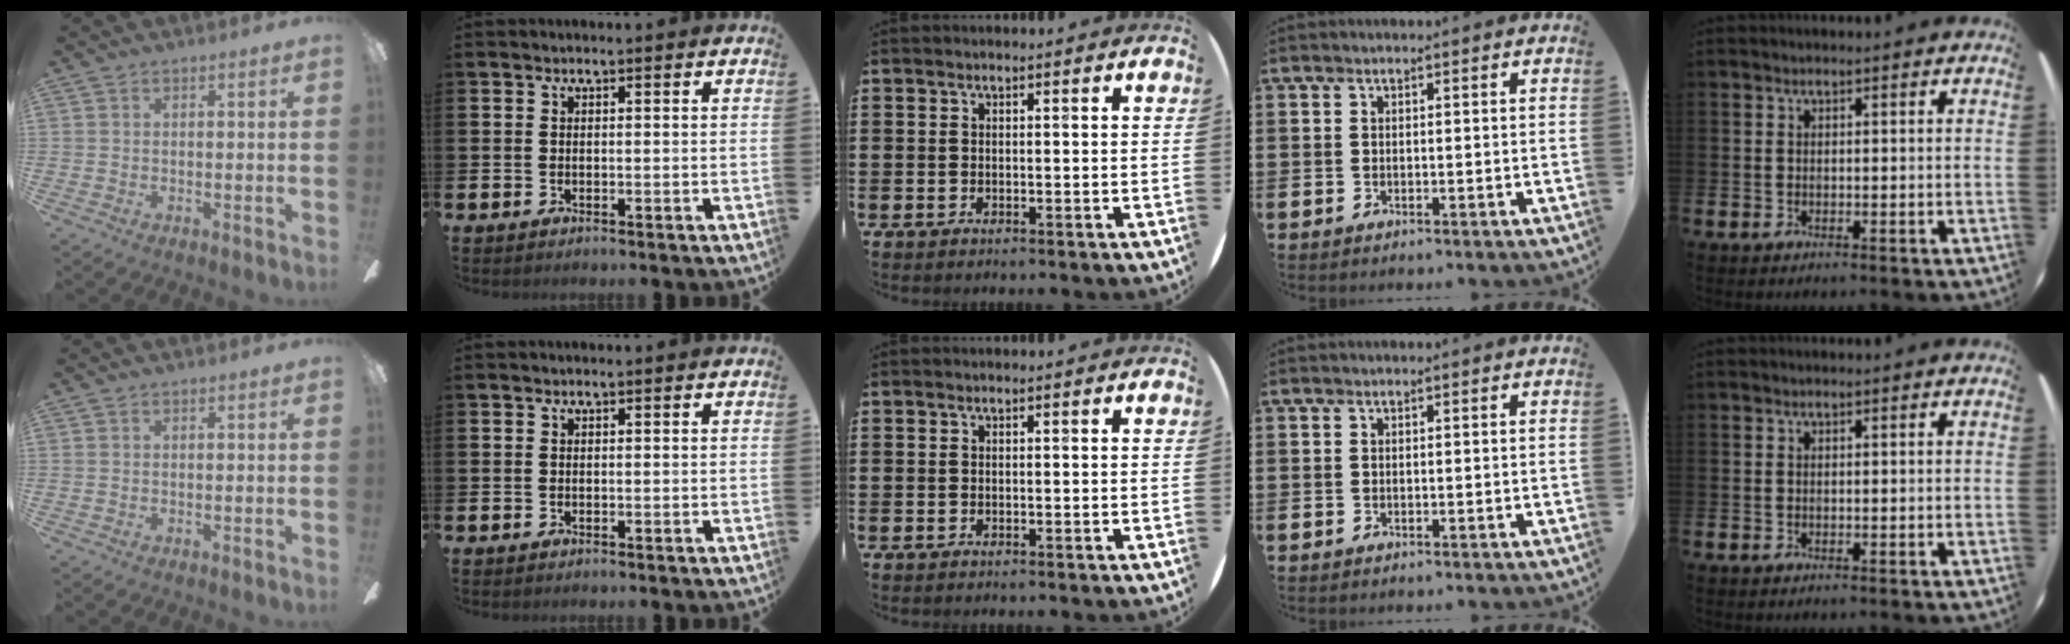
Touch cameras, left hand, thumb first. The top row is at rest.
{}